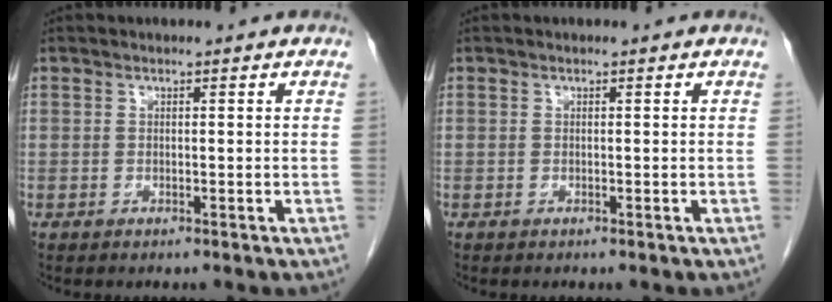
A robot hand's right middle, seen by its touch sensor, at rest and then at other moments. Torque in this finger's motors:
{"motor_torque": [-0.15, 0.11, 0.00, -0.01]}